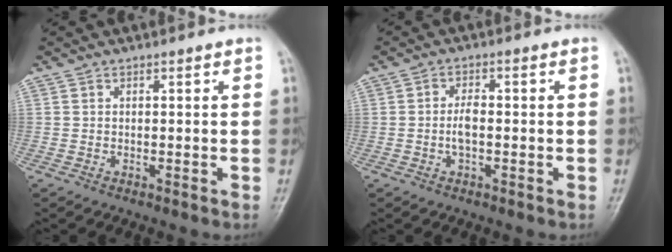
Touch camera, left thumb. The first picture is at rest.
{"total": 3.2, "force": [-0.6, 1.2, 2.8], "torque": [-0.061, 0.009, -0.015]}